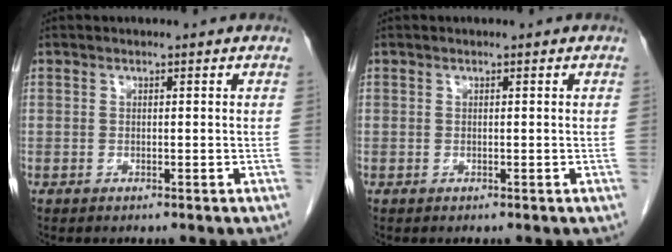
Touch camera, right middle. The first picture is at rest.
{"total": 0.0}